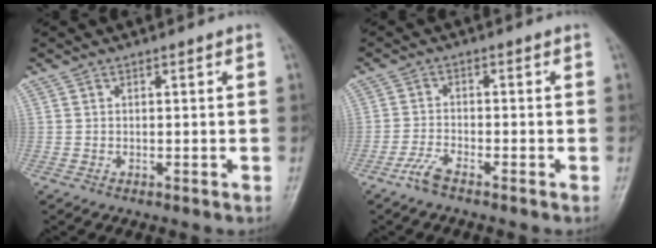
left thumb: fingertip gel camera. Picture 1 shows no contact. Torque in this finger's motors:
{"motor_torque": [-0.25, 0.27, 0.14, 0.06, 0.00]}